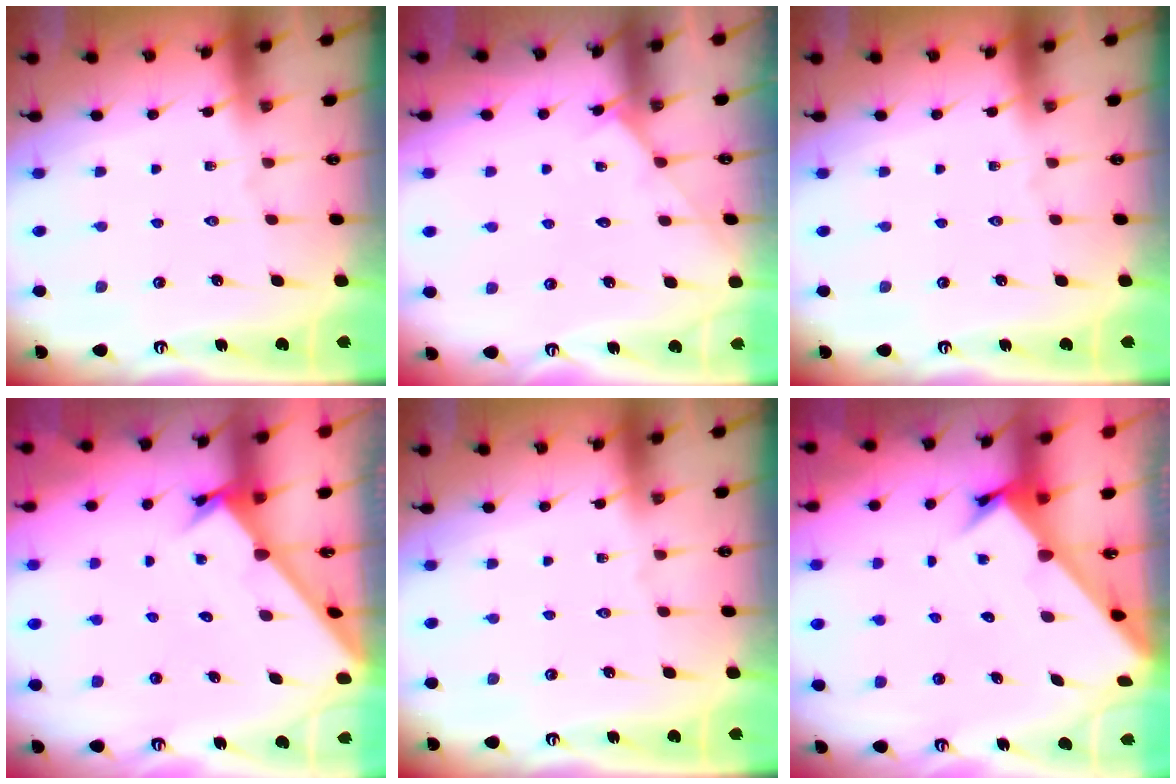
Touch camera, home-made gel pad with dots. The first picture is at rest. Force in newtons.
{"total": 2.6, "press": 2.5, "slide": 0.4}
{"total": 0.0}
{"total": 2.3, "press": 2.3, "slide": 0.0}
{"total": 0.0}
{"total": 2.6, "press": 2.6, "slide": 0.2}